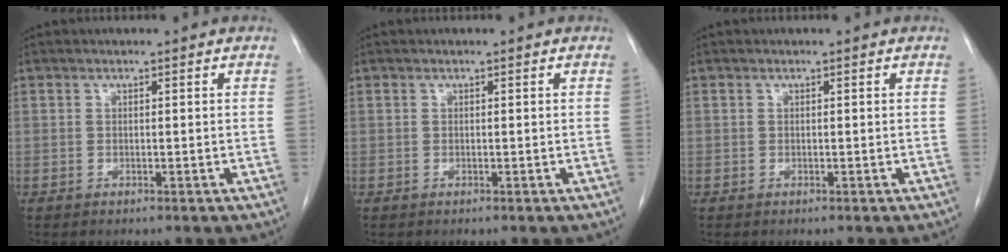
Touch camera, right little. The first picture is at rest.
{"total": 0.0}
{"total": 0.0}